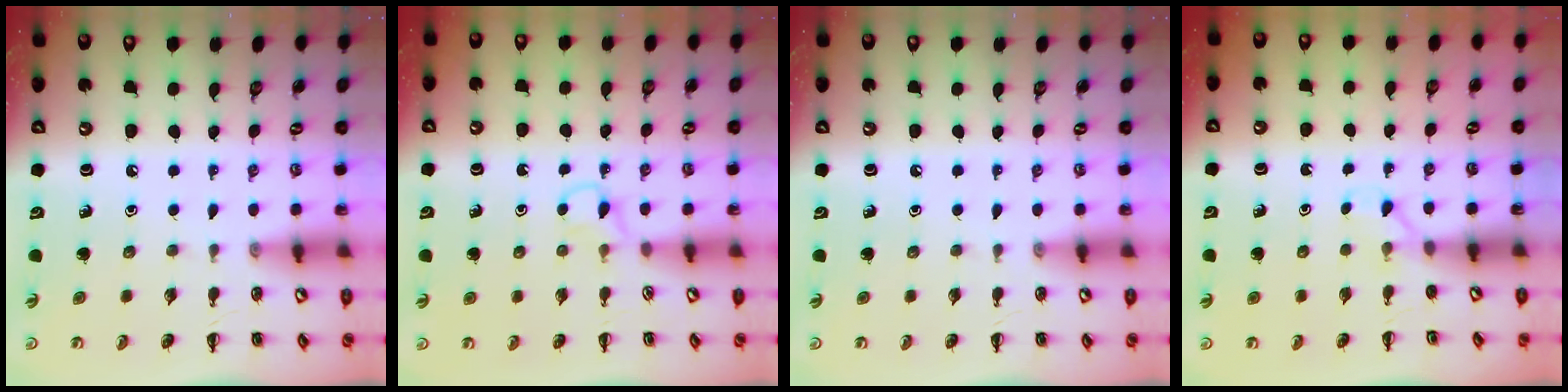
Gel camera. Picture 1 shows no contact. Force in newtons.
{"total": 3.2, "press": 3.0, "slide": 1.1}
{"total": 0.0}
{"total": 2.4, "press": 2.3, "slide": 0.7}